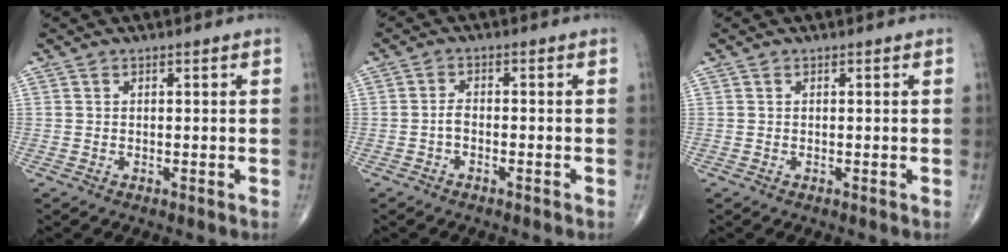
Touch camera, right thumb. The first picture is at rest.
{"total": 1.9, "force": [-0.9, 0.8, 1.5], "torque": [-0.032, 0.012, -0.021]}
{"total": 0.0}